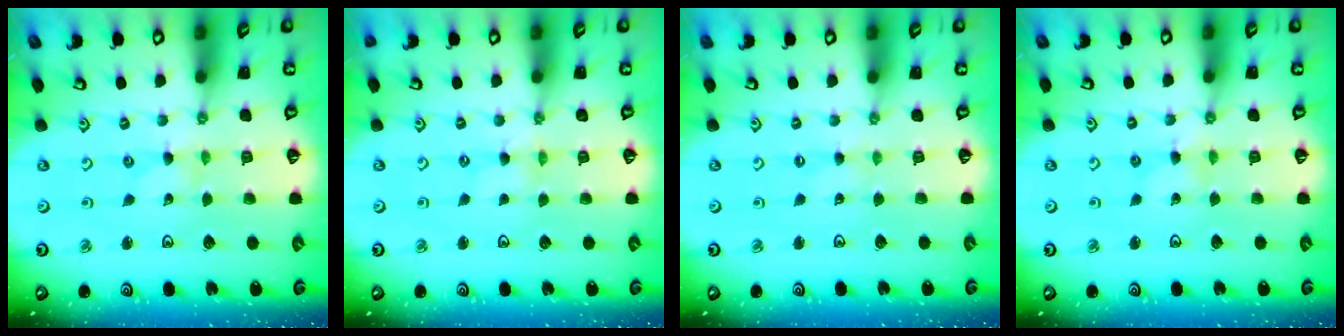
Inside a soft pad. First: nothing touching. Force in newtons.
{"total": 0.0}
{"total": 0.5, "press": 0.5, "slide": 0.1}
{"total": 1.4, "press": 1.4, "slide": 0.2}